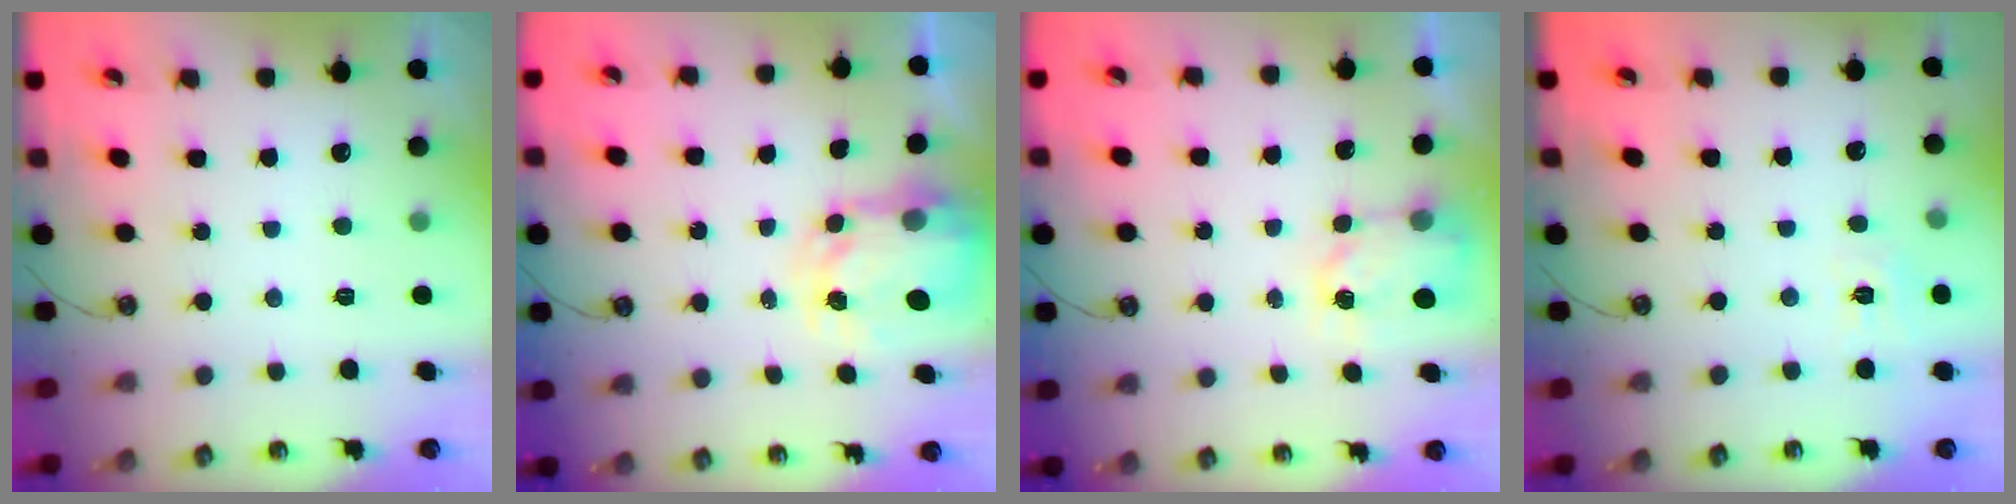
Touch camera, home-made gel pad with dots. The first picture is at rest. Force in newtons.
{"total": 5.4, "press": 5.4, "slide": 0.4}
{"total": 3.7, "press": 3.6, "slide": 0.5}
{"total": 5.9, "press": 5.9, "slide": 0.3}